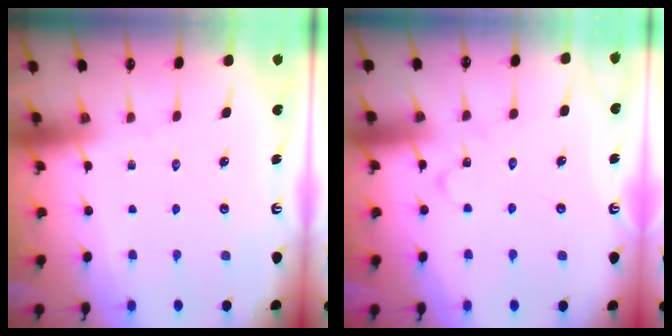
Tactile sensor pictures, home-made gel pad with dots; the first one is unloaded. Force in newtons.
{"total": 3.1, "press": 3.1, "slide": 0.5}